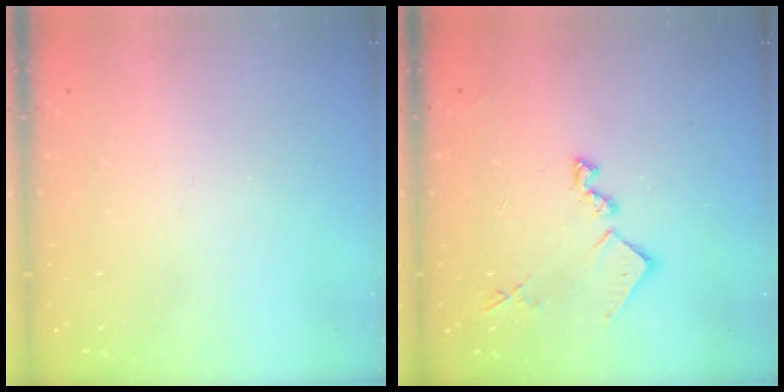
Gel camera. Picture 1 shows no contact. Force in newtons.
{"total": 11.9, "press": 11.9, "slide": 0.4}